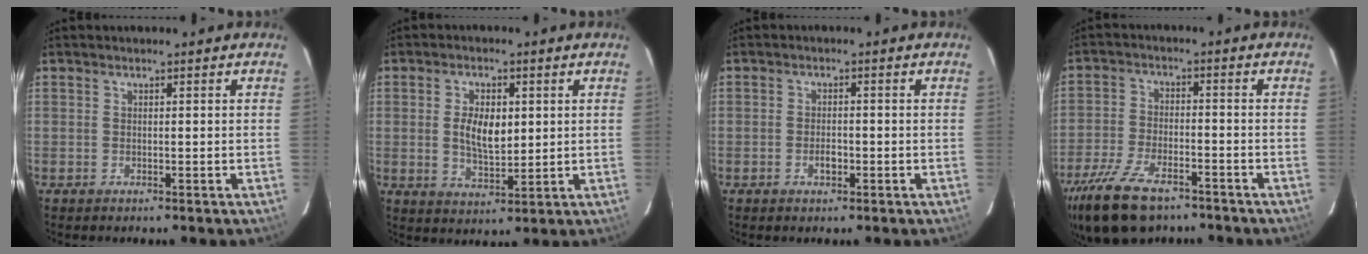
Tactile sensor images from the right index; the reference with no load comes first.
{"total": 7.0, "force": [0.9, 3.6, 5.9], "torque": [-0.108, 0.001, 0.022]}
{"total": 2.4, "force": [-1.0, 1.5, 1.6], "torque": [-0.030, 0.001, -0.018]}
{"total": 15.7, "force": [-11.2, 6.8, 8.7], "torque": [-0.202, -0.029, -0.198]}